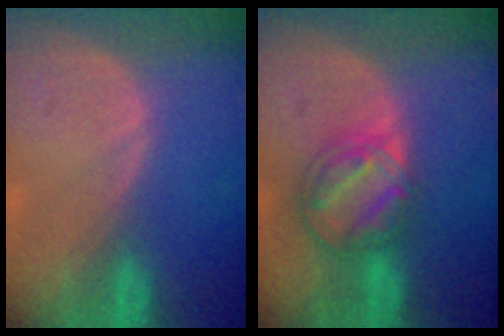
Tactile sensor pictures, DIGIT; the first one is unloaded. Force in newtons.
{"total": 8.1, "press": 6.9, "slide": 4.2}